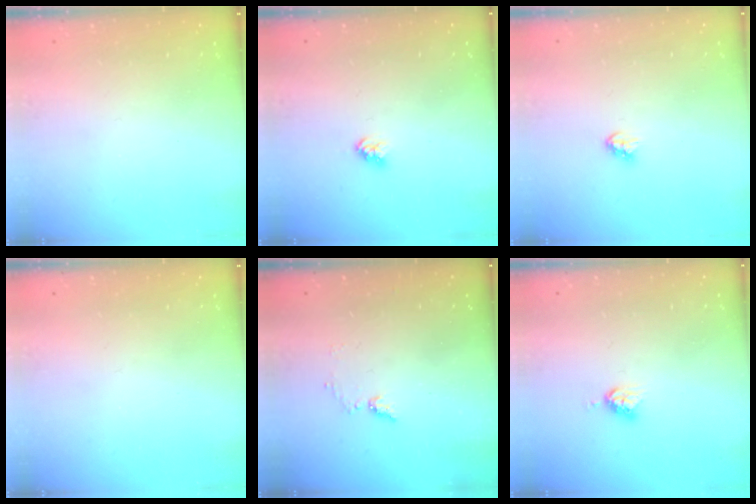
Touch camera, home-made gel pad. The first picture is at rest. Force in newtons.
{"total": 3.2, "press": 3.1, "slide": 0.4}
{"total": 3.4, "press": 3.4, "slide": 0.1}
{"total": 0.0}
{"total": 5.3, "press": 5.3, "slide": 0.6}
{"total": 4.9, "press": 4.8, "slide": 0.4}